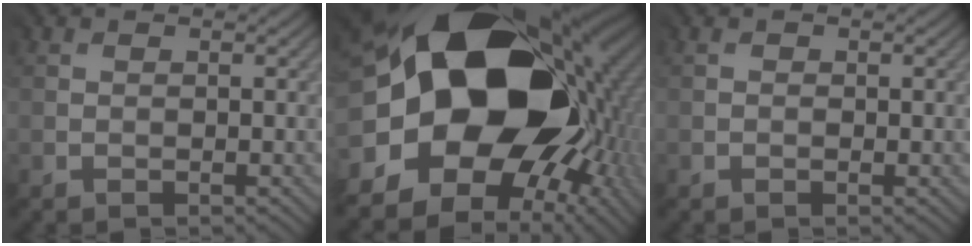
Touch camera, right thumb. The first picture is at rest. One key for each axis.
{"total": 21.8, "fx": 0.3, "fy": 16.1, "fz": 14.7, "tx": -0.309, "ty": -0.052, "tz": 0.033}
{"total": 0.0}